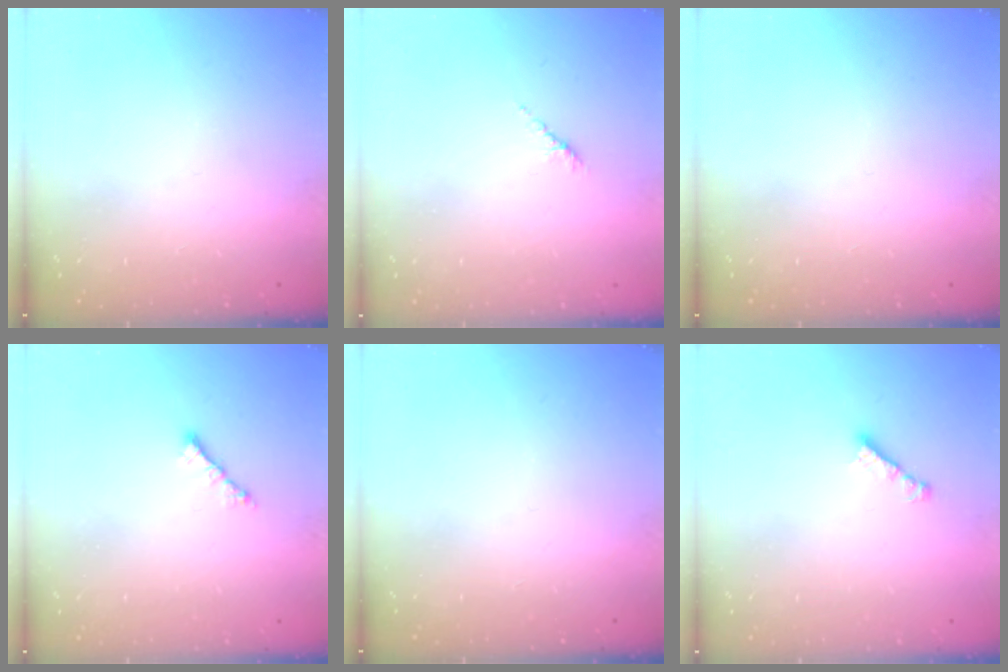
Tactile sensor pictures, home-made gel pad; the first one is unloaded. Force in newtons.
{"total": 2.6, "press": 2.4, "slide": 0.7}
{"total": 0.0}
{"total": 2.0, "press": 1.9, "slide": 0.5}
{"total": 0.0}
{"total": 2.4, "press": 2.4, "slide": 0.1}